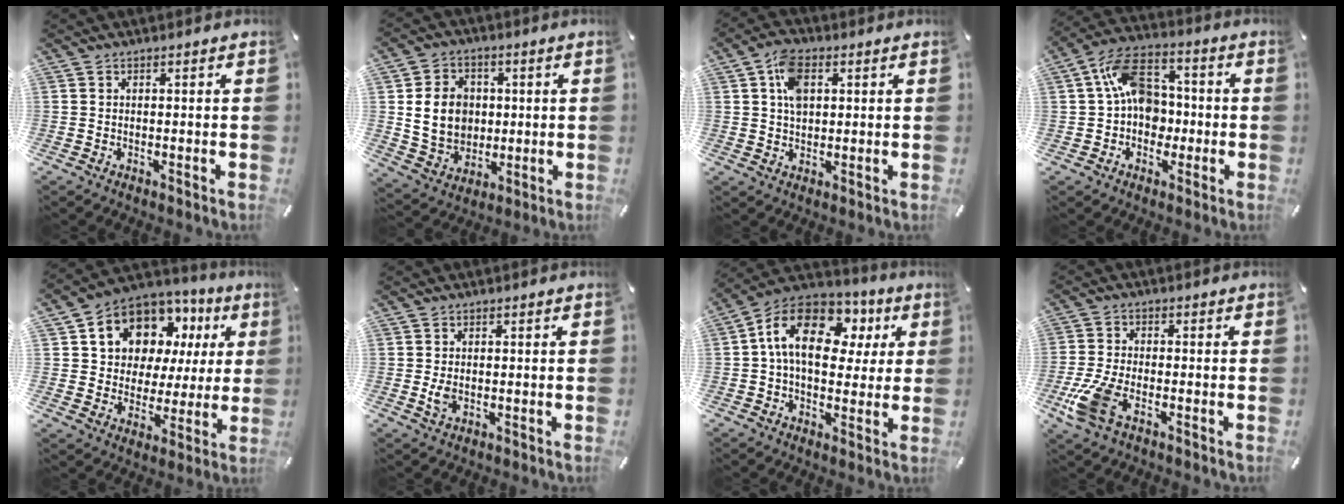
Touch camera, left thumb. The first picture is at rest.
{"total": 10.8, "force": [1.0, 9.5, 5.1], "torque": [-0.103, 0.006, 0.022]}
{"total": 7.1, "force": [1.9, 4.8, 4.8], "torque": [-0.092, 0.002, 0.032]}
{"total": 12.9, "force": [0.9, 9.9, 8.2], "torque": [-0.162, 0.019, 0.021]}
{"total": 11.7, "force": [6.2, 9.2, 3.6], "torque": [-0.079, -0.043, 0.119]}
{"total": 2.6, "force": [-0.2, 1.7, 1.9], "torque": [-0.042, -0.007, -0.007]}
{"total": 16.8, "force": [4.3, 11.2, 11.8], "torque": [-0.209, -0.005, 0.075]}
{"total": 8.8, "force": [-3.9, 4.1, 6.8], "torque": [-0.161, -0.005, -0.073]}